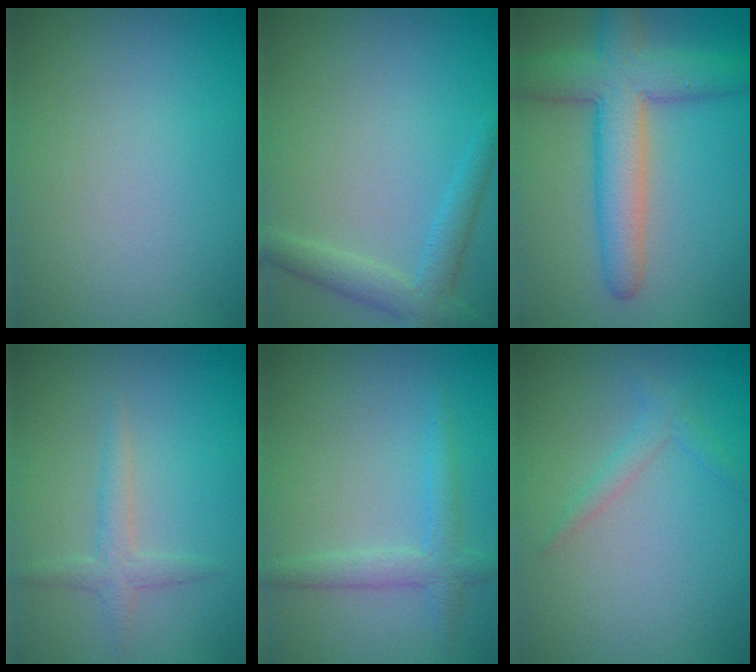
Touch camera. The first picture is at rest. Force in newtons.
{"total": 2.7, "press": 2.7, "slide": 0.1}
{"total": 6.7, "press": 6.7, "slide": 0.3}
{"total": 1.7, "press": 1.7, "slide": 0.1}
{"total": 2.2, "press": 2.2, "slide": 0.1}
{"total": 1.3, "press": 1.3, "slide": 0.1}